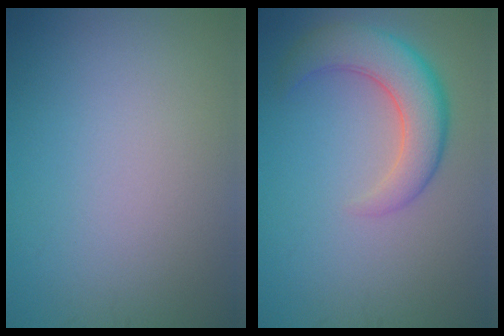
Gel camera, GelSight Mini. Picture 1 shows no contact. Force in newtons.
{"total": 5.4, "press": 5.4, "slide": 0.3}